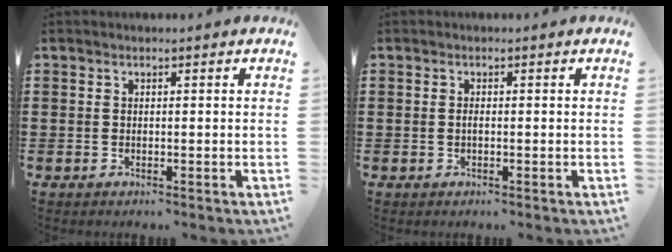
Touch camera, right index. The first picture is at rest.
{"total": 0.6, "force": [-0.1, 0.1, 0.6], "torque": [-0.012, -0.004, -0.001]}